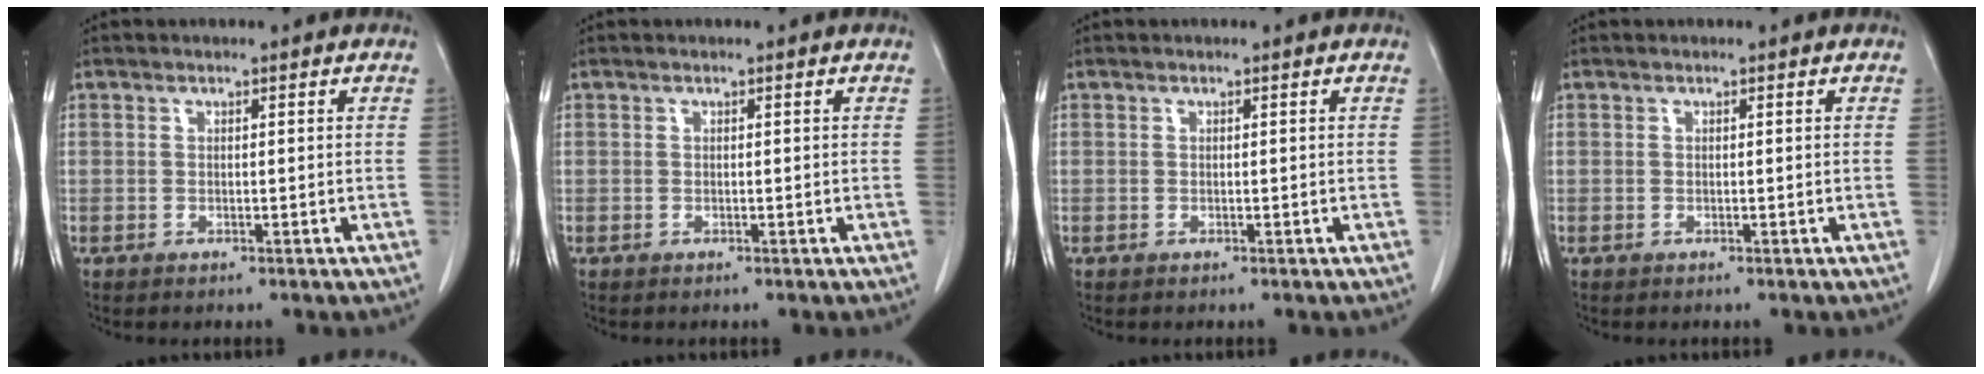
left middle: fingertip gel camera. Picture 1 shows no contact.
{"total": 0.0}
{"total": 0.0}
{"total": 0.0}